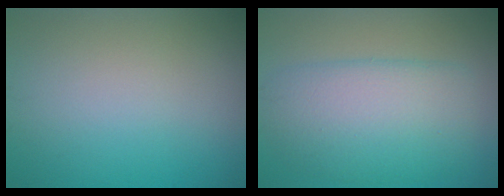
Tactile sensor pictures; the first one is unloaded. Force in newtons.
{"total": 7.0, "press": 7.0, "slide": 0.3}